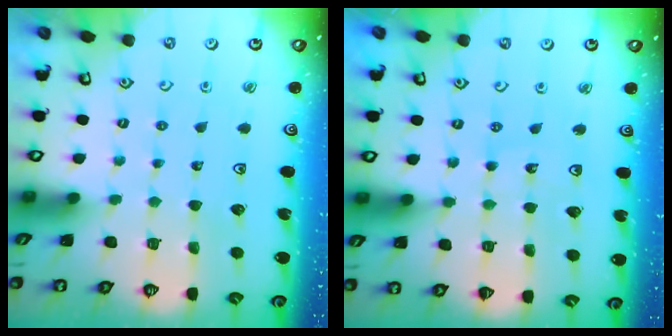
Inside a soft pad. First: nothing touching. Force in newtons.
{"total": 5.6, "press": 5.1, "slide": 2.4}